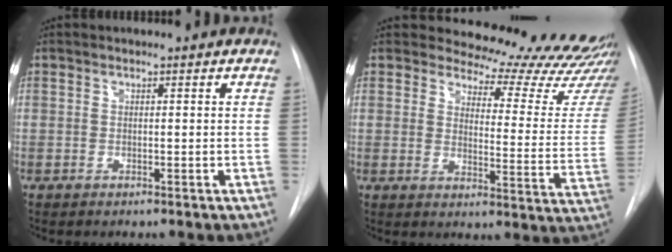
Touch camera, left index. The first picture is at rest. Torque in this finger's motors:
{"motor_torque": [0.89, -1.25, 0.12, -0.06]}